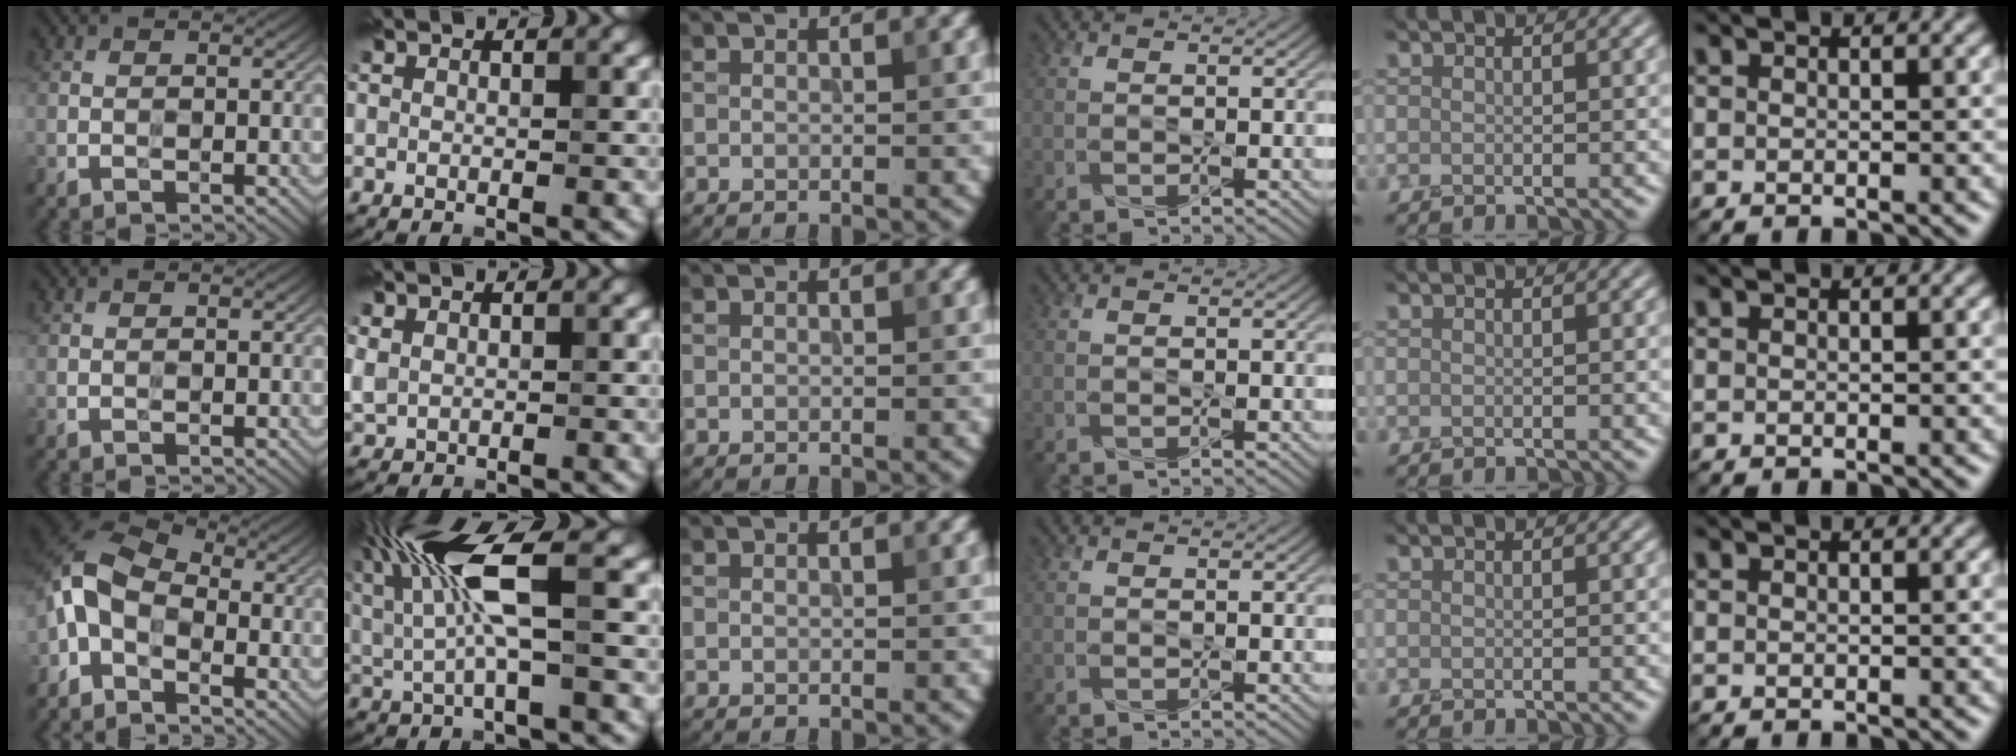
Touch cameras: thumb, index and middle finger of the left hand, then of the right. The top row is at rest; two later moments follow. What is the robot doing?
{"motion": "squeeze", "object": "tweezer"}